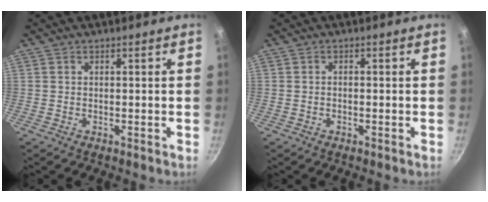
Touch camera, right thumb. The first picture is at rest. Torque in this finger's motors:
{"motor_torque": [-0.18, 0.44, -0.16, -0.17, 0.04]}